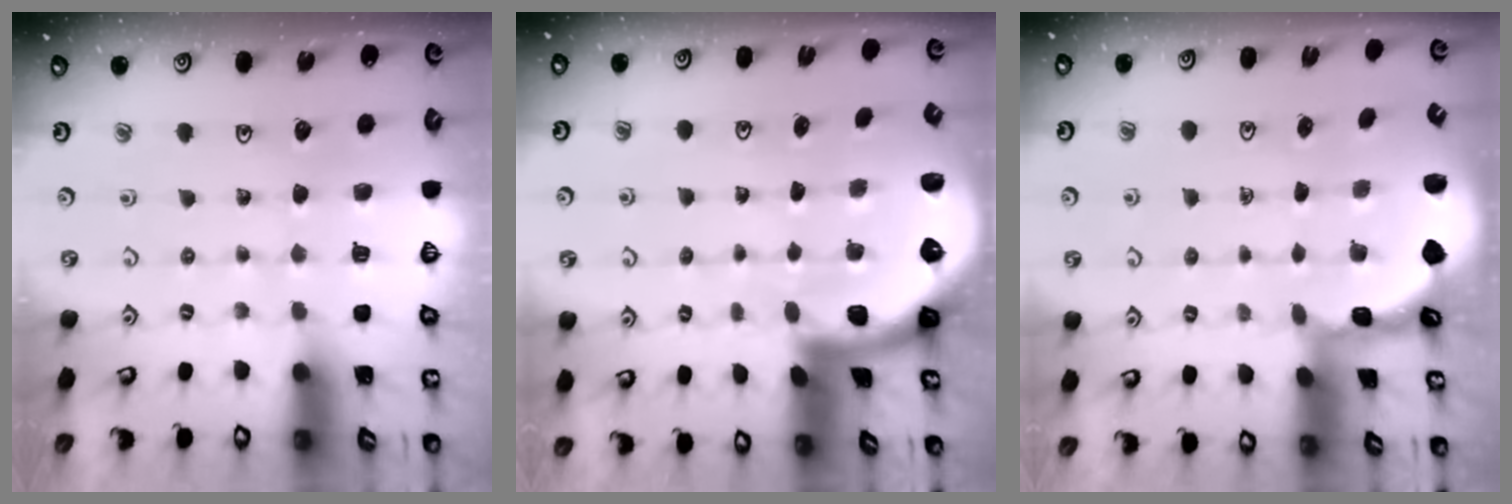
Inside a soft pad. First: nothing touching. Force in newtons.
{"total": 2.5, "press": 2.5, "slide": 0.6}
{"total": 1.2, "press": 1.1, "slide": 0.4}